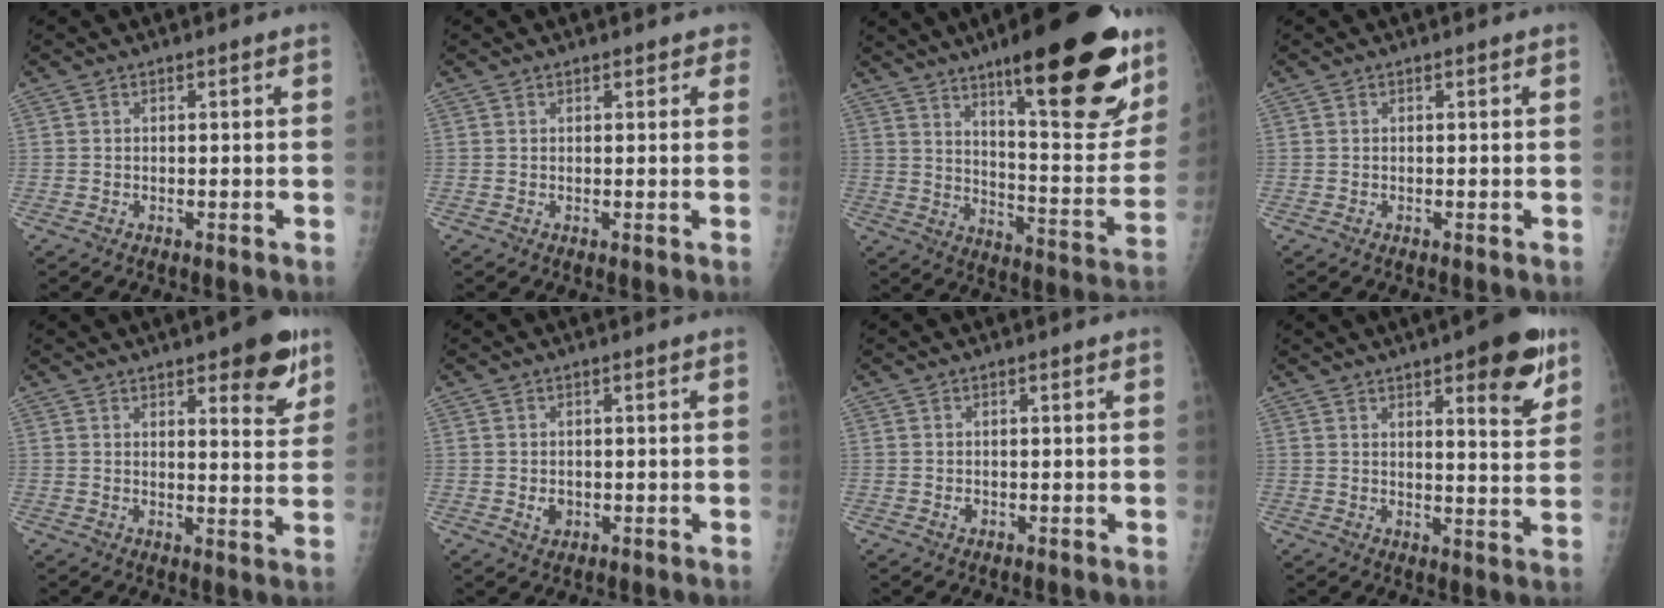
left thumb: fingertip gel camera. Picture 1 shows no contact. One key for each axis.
{"total": 1.7, "fx": 1.3, "fy": 1.0, "fz": 0.4, "tx": 0.020, "ty": -0.001, "tz": 0.008}
{"total": 27.8, "fx": 16.0, "fy": 7.2, "fz": 21.5, "tx": -0.268, "ty": -0.070, "tz": 0.239}
{"total": 0.0}
{"total": 10.2, "fx": 5.9, "fy": 3.4, "fz": 7.6, "tx": -0.067, "ty": -0.030, "tz": 0.075}
{"total": 1.9, "fx": -0.1, "fy": 1.6, "fz": 1.1, "tx": -0.010, "ty": -0.001, "tz": 0.004}
{"total": 0.9, "fx": 0.1, "fy": 0.7, "fz": 0.5, "tx": -0.003, "ty": 0.000, "tz": 0.003}
{"total": 12.8, "fx": 7.0, "fy": 3.6, "fz": 10.1, "tx": -0.103, "ty": -0.034, "tz": 0.090}